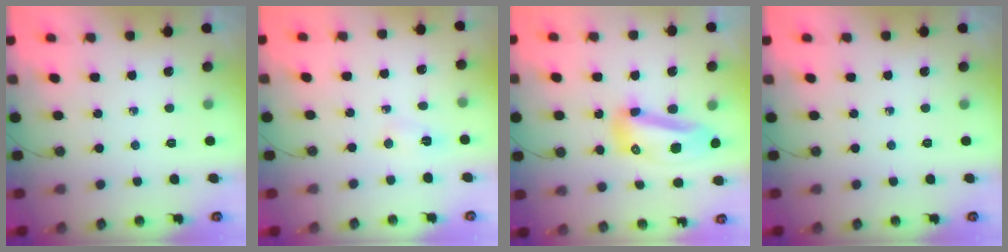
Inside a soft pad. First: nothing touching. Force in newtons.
{"total": 2.5, "press": 2.4, "slide": 0.4}
{"total": 12.2, "press": 12.1, "slide": 1.2}
{"total": 0.0}